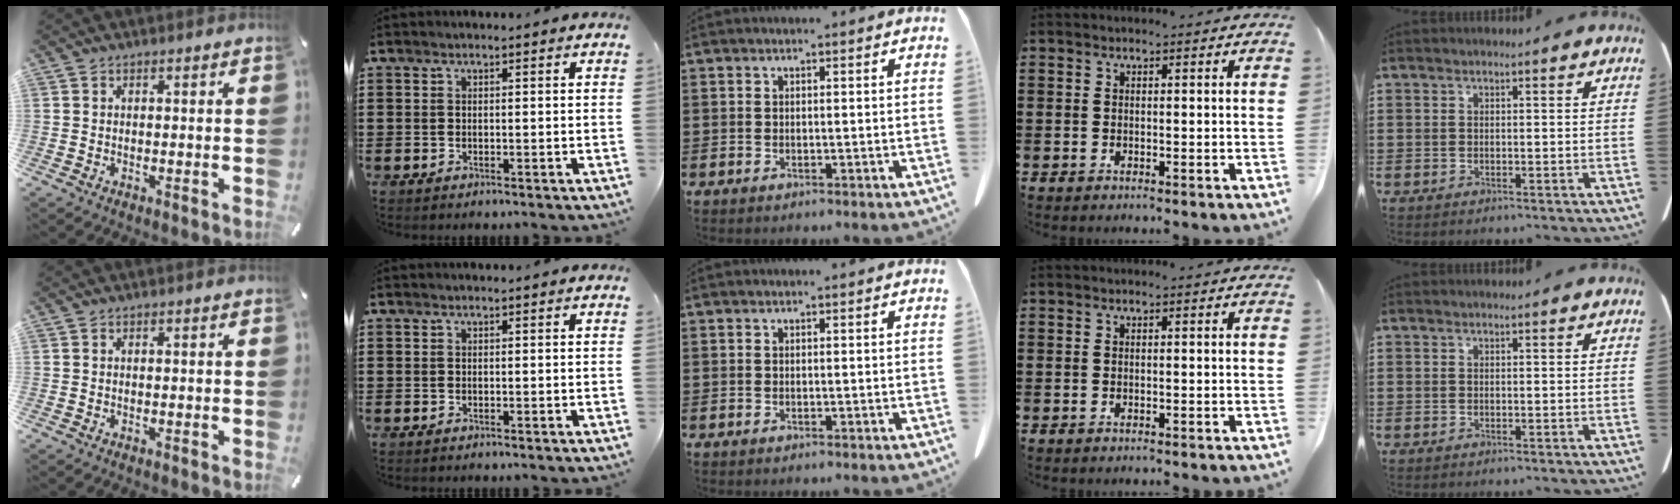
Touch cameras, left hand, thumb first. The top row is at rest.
{}